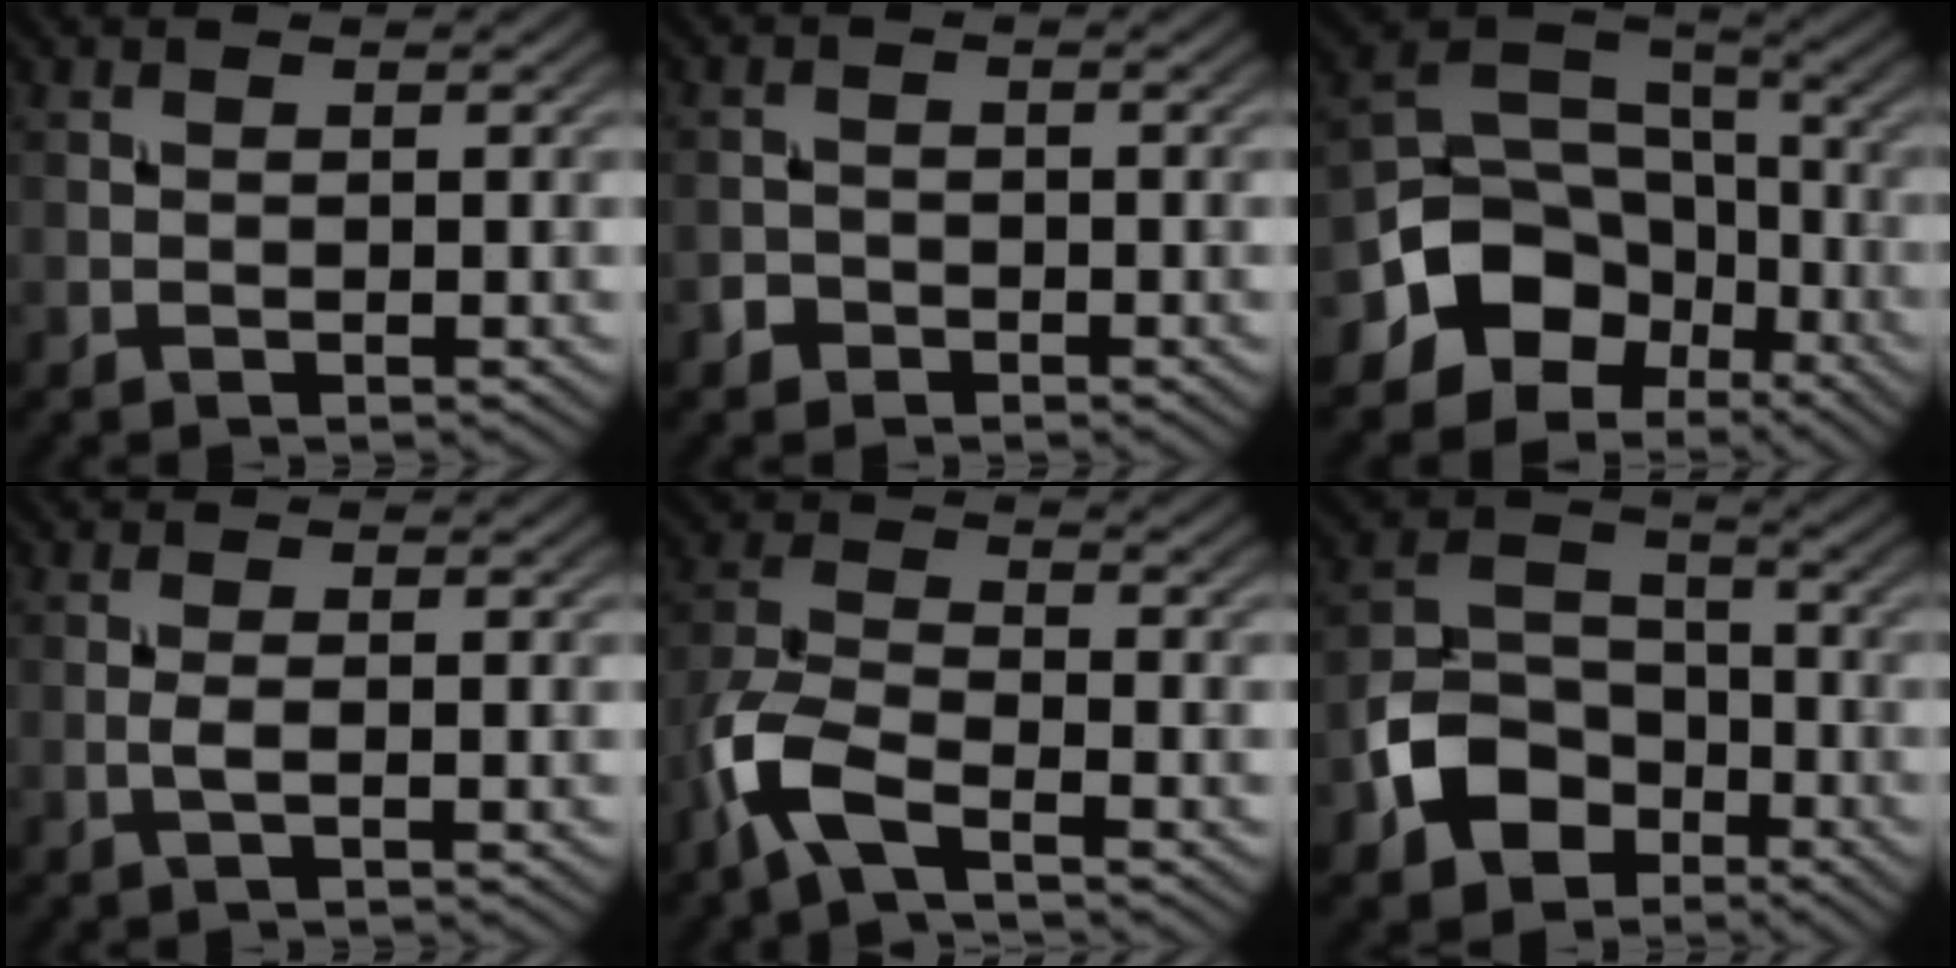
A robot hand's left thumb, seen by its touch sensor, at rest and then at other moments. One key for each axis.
{"total": 1.6, "fx": -1.1, "fy": 1.1, "fz": 0.3, "tx": 0.000, "ty": 0.002, "tz": -0.023}
{"total": 12.8, "fx": -5.8, "fy": 9.4, "fz": 6.4, "tx": -0.141, "ty": -0.025, "tz": -0.110}
{"total": 1.4, "fx": -0.3, "fy": 0.2, "fz": 1.3, "tx": -0.031, "ty": 0.001, "tz": -0.009}
{"total": 7.1, "fx": -4.4, "fy": 2.5, "fz": 5.0, "tx": -0.117, "ty": -0.004, "tz": -0.108}
{"total": 9.1, "fx": -4.8, "fy": 6.4, "fz": 4.3, "tx": -0.094, "ty": -0.005, "tz": -0.111}